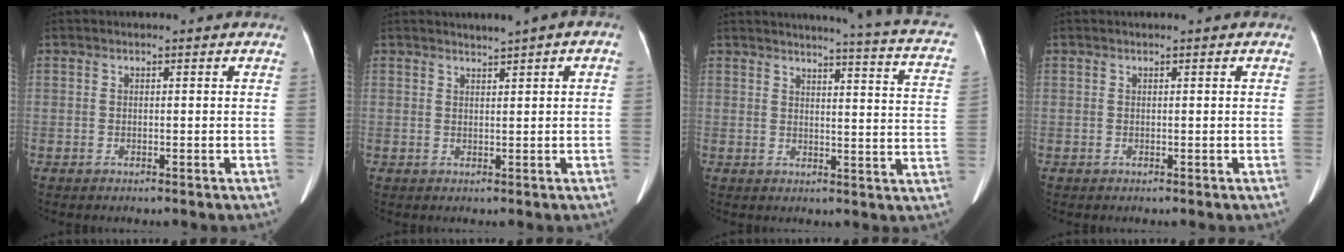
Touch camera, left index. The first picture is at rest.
{"total": 2.0, "force": [1.2, 0.2, 1.6], "torque": [-0.025, 0.012, 0.020]}
{"total": 15.1, "force": [12.6, 0.2, 8.3], "torque": [-0.109, -0.057, 0.121]}
{"total": 0.0}